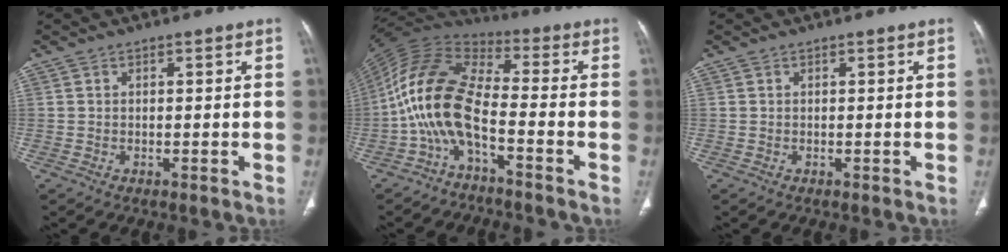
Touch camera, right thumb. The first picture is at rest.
{"total": 13.1, "force": [-4.5, 5.0, 11.2], "torque": [-0.235, 0.067, -0.102]}
{"total": 0.0}